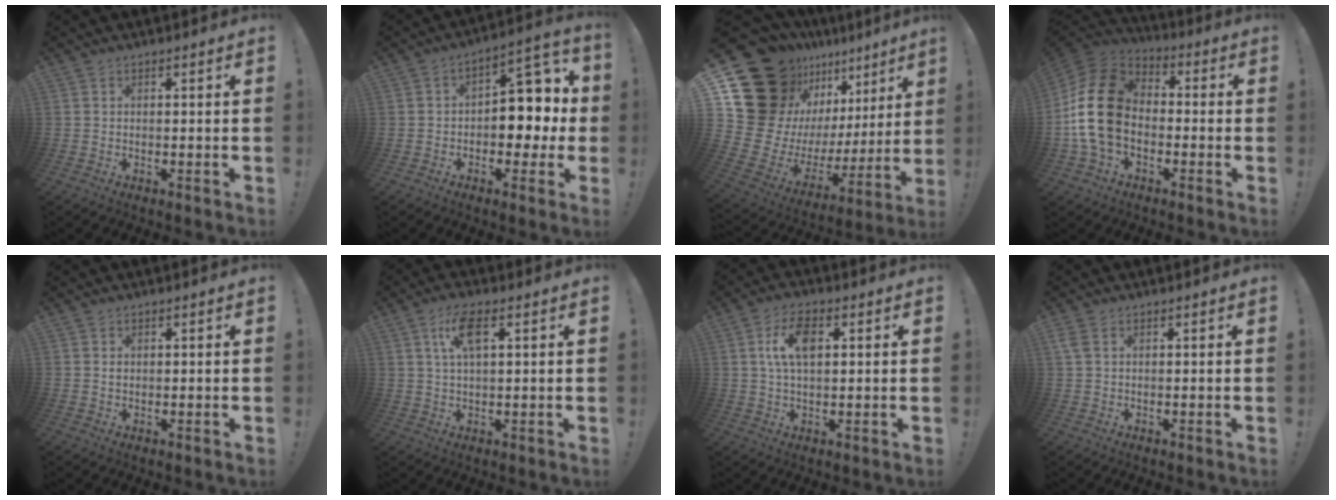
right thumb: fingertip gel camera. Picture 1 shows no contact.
{"total": 10.0, "force": [-0.6, 7.6, 6.5], "torque": [-0.066, 0.005, -0.006]}
{"total": 22.6, "force": [11.8, 14.3, 12.9], "torque": [-0.207, -0.121, 0.265]}
{"total": 19.1, "force": [-1.2, 13.6, 13.4], "torque": [-0.250, 0.026, -0.008]}
{"total": 0.8, "force": [0.3, 0.7, 0.1], "torque": [0.004, -0.001, 0.006]}
{"total": 7.8, "force": [2.9, 2.9, 6.7], "torque": [-0.122, 0.005, 0.050]}
{"total": 8.6, "force": [2.2, 4.6, 6.9], "torque": [-0.116, 0.005, 0.038]}
{"total": 2.5, "force": [0.9, 1.5, 1.8], "torque": [-0.044, 0.007, 0.020]}